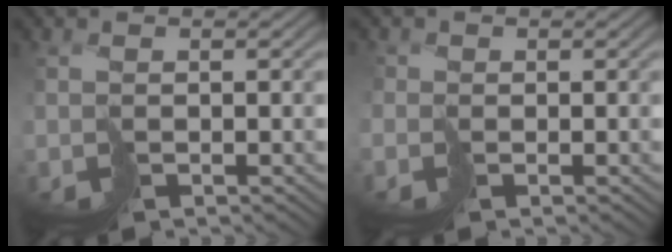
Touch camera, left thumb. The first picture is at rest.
{"total": 1.1, "force": [-0.3, 0.7, -0.8], "torque": [0.024, 0.002, -0.017]}